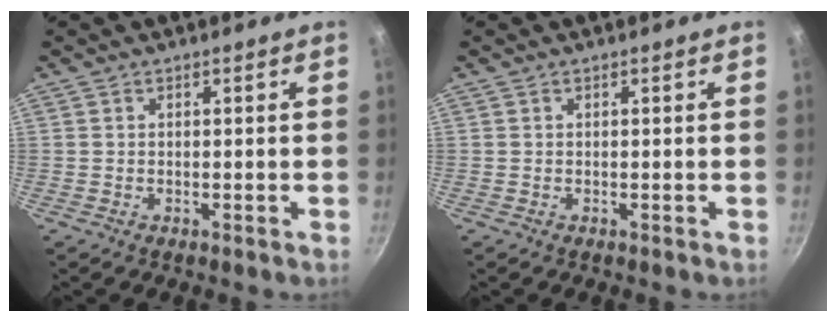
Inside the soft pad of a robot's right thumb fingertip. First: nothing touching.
{"total": 0.0}